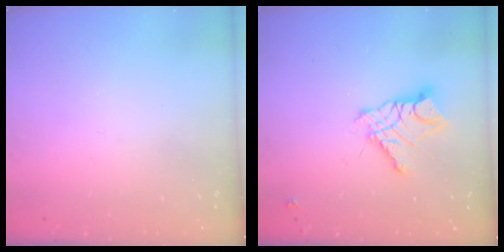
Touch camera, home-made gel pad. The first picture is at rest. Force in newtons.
{"total": 11.1, "press": 11.1, "slide": 1.0}